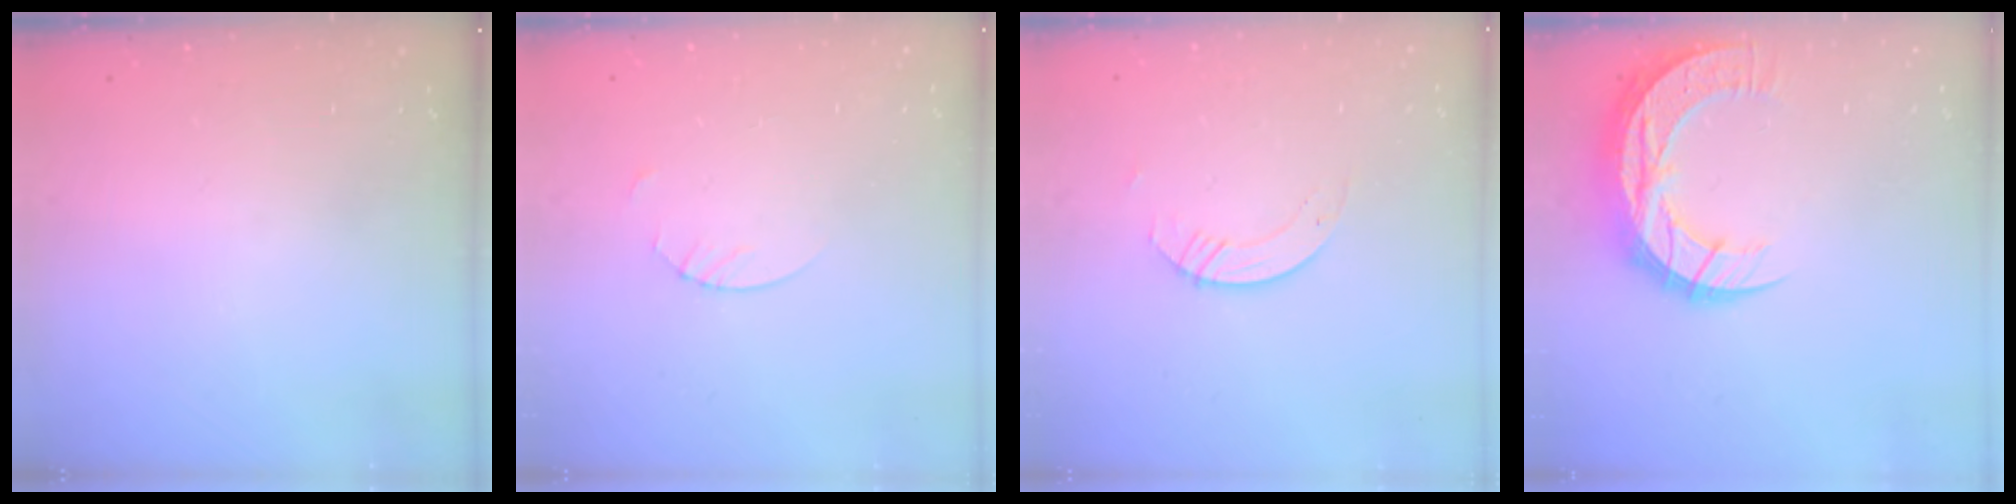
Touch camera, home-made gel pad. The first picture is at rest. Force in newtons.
{"total": 1.9, "press": 1.9, "slide": 0.2}
{"total": 2.8, "press": 2.8, "slide": 0.2}
{"total": 15.8, "press": 15.7, "slide": 1.1}